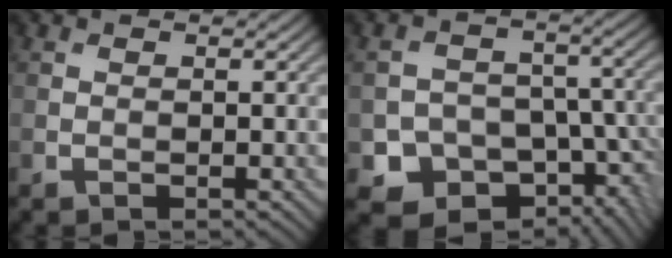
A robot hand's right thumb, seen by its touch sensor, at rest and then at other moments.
{"total": 11.0, "force": [-5.2, 8.3, 4.9], "torque": [-0.088, -0.010, -0.079]}